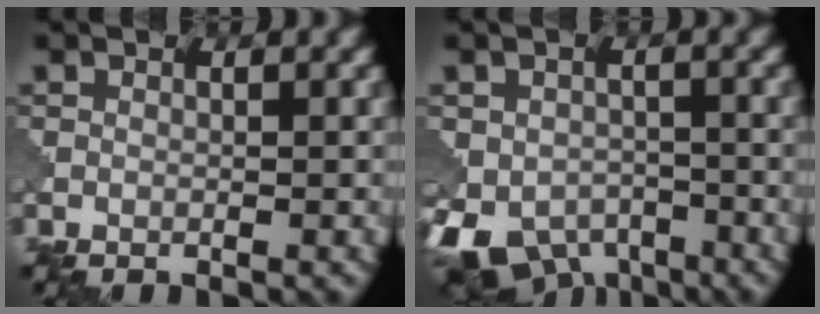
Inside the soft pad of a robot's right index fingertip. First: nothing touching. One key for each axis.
{"total": 7.9, "fx": -4.3, "fy": 5.1, "fz": 4.2, "tx": -0.077, "ty": -0.020, "tz": -0.073}